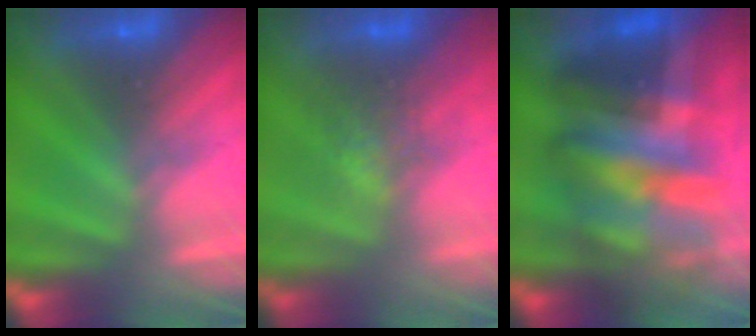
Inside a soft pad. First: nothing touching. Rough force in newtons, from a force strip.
{"total": 2.6}
{"total": 7.5}